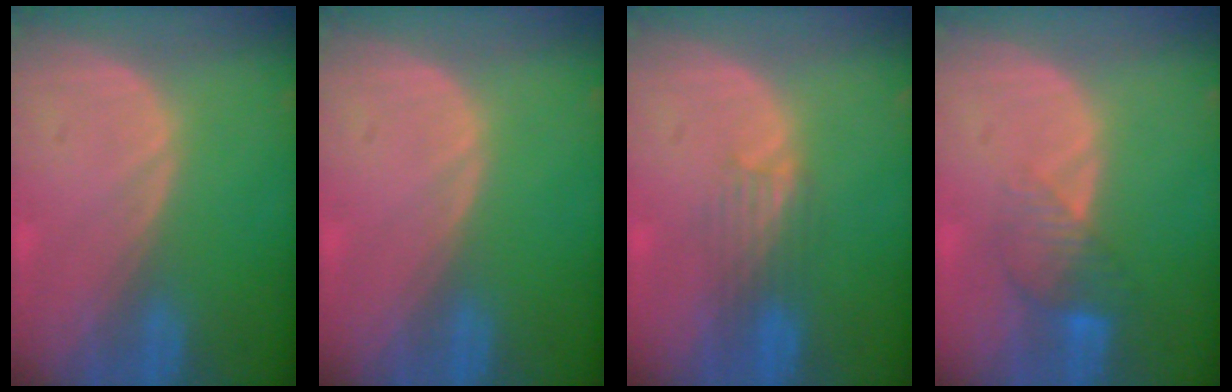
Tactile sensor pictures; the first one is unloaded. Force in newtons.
{"total": 0.0}
{"total": 3.5, "press": 3.2, "slide": 1.5}
{"total": 4.4, "press": 3.8, "slide": 2.3}